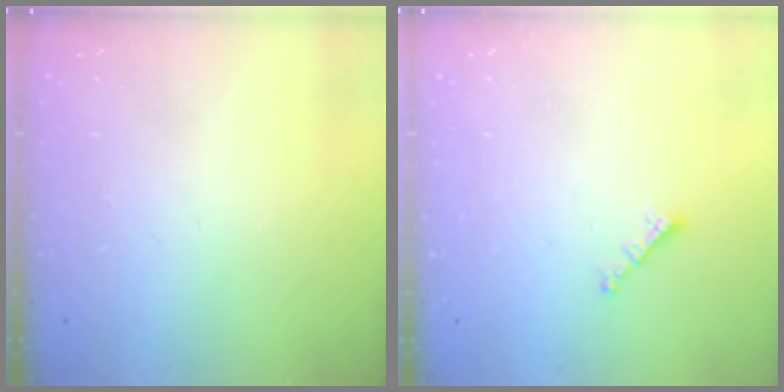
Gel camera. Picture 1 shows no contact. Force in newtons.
{"total": 0.8, "press": 0.7, "slide": 0.4}